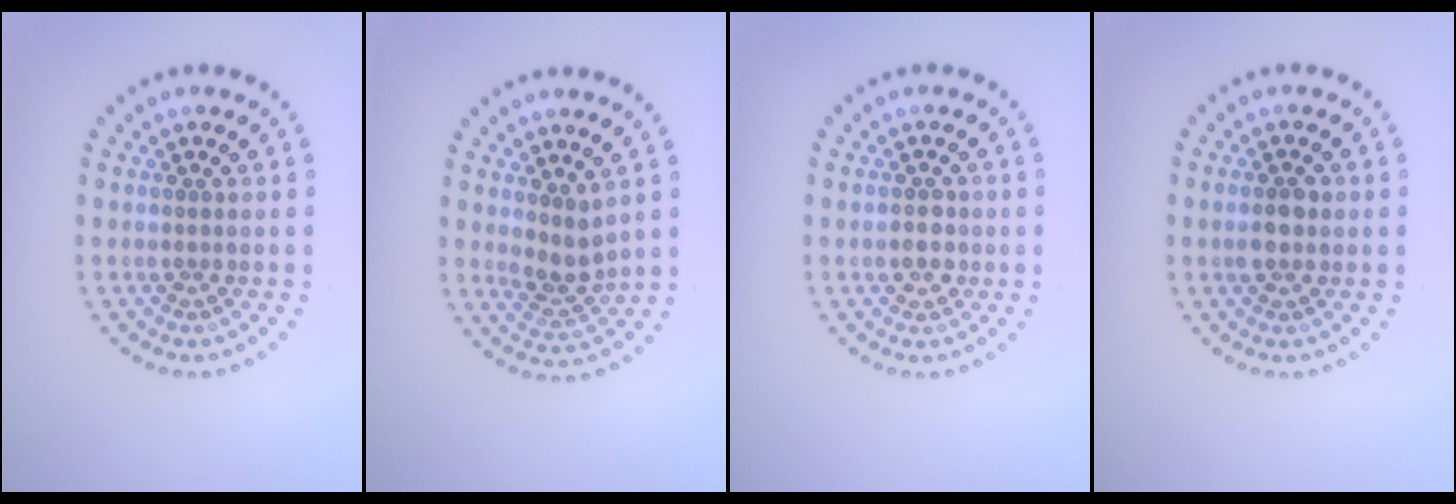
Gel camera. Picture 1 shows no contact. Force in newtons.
{"total": 2.6, "press": 2.0, "slide": 1.6}
{"total": 1.6, "press": 1.5, "slide": 0.6}
{"total": 2.4, "press": 2.4, "slide": 0.1}